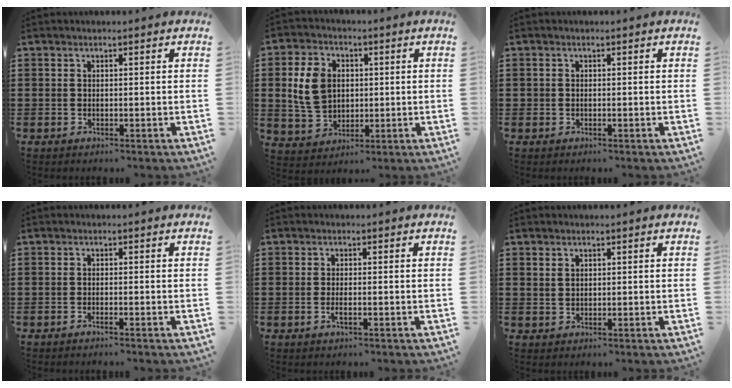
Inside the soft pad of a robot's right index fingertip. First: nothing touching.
{"total": 8.3, "force": [0.7, 6.5, 5.2], "torque": [-0.126, 0.013, 0.009]}
{"total": 0.6, "force": [0.0, 0.6, 0.1], "torque": [-0.003, 0.005, -0.001]}
{"total": 0.8, "force": [-0.6, -0.1, 0.4], "torque": [-0.007, -0.002, -0.013]}
{"total": 1.3, "force": [-0.4, 0.4, 1.2], "torque": [-0.023, -0.002, -0.006]}
{"total": 1.1, "force": [0.7, 0.7, 0.3], "torque": [-0.008, 0.002, 0.015]}